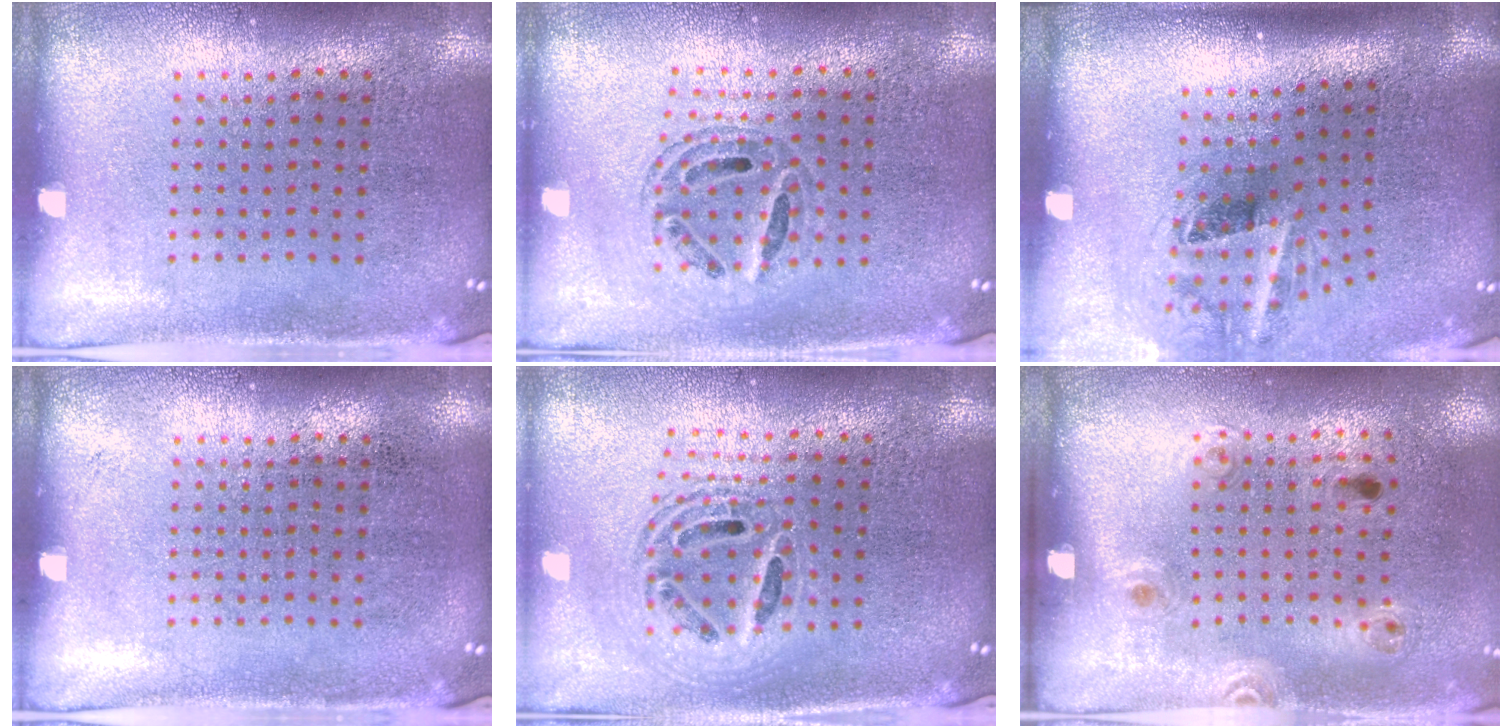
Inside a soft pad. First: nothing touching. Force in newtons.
{"total": 0.6, "press": 0.6, "slide": 0.2}
{"total": 2.1, "press": 1.3, "slide": 1.6}
{"total": 0.0}
{"total": 1.9, "press": 1.5, "slide": 1.2}
{"total": 1.4, "press": 0.8, "slide": 1.1}